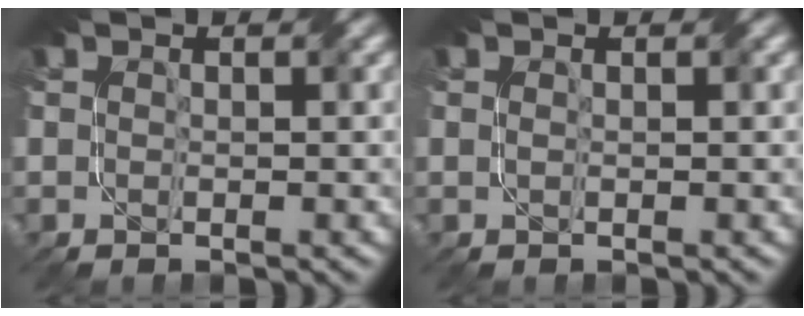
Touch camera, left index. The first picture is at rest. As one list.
[{"total": 0.0}]